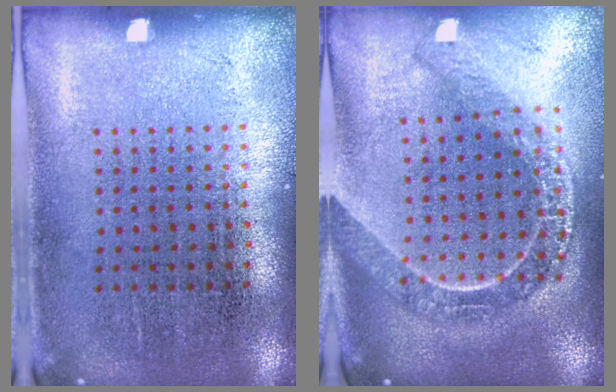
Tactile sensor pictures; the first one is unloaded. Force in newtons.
{"total": 2.2, "press": 1.8, "slide": 1.2}